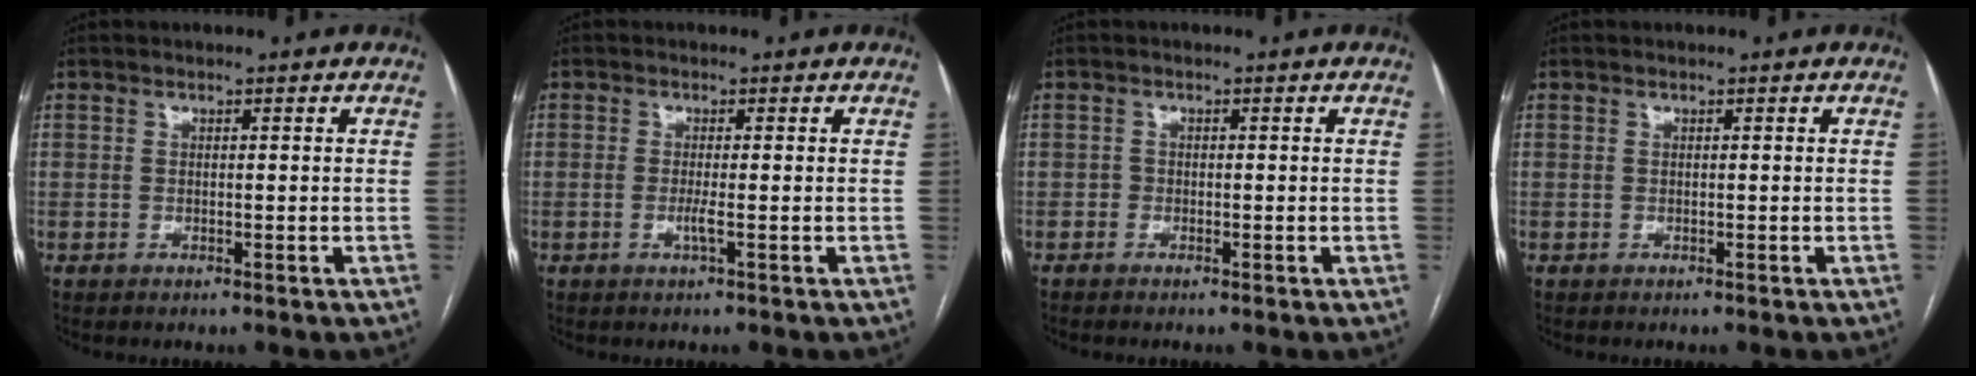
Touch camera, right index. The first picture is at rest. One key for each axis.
{"total": 1.5, "fx": -0.4, "fy": -0.1, "fz": 1.4, "tx": -0.030, "ty": -0.003, "tz": -0.010}
{"total": 0.7, "fx": -0.6, "fy": 0.5, "fz": 0.1, "tx": 0.000, "ty": 0.003, "tz": -0.014}
{"total": 0.0}